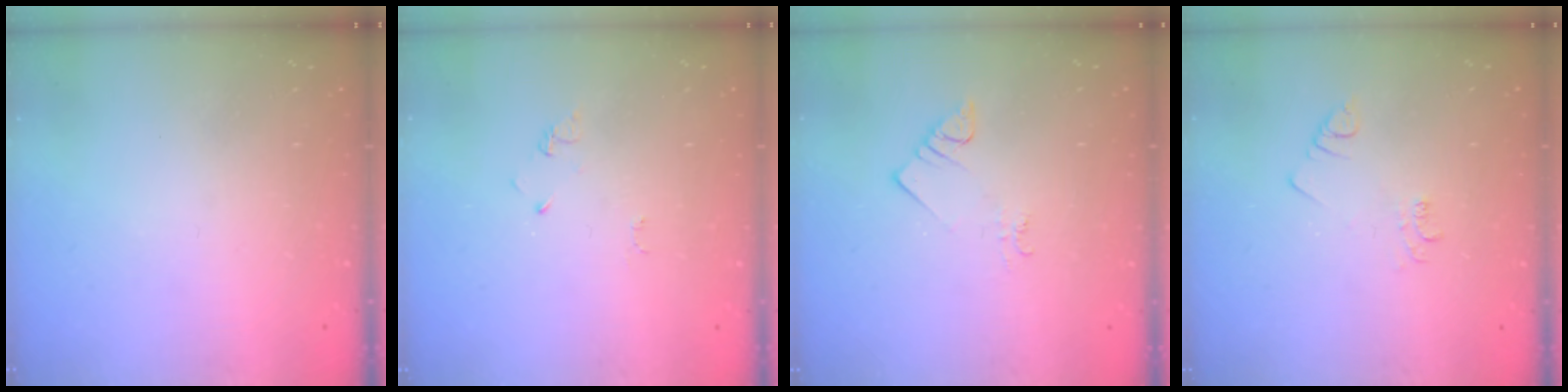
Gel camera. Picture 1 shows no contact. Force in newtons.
{"total": 2.6, "press": 2.6, "slide": 0.4}
{"total": 2.1, "press": 2.0, "slide": 0.5}
{"total": 3.3, "press": 3.3, "slide": 0.4}